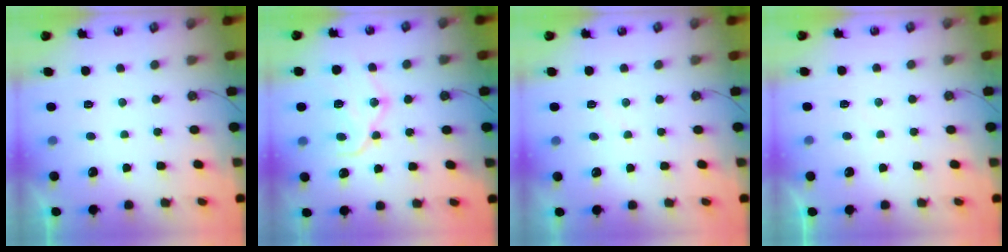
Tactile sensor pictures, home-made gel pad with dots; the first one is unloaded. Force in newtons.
{"total": 16.8, "press": 16.7, "slide": 1.8}
{"total": 4.7, "press": 4.7, "slide": 0.6}
{"total": 2.0, "press": 2.0, "slide": 0.3}